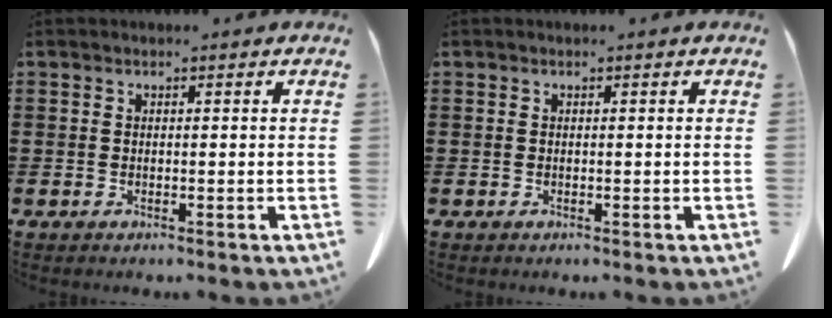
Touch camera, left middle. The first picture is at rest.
{"total": 0.0}